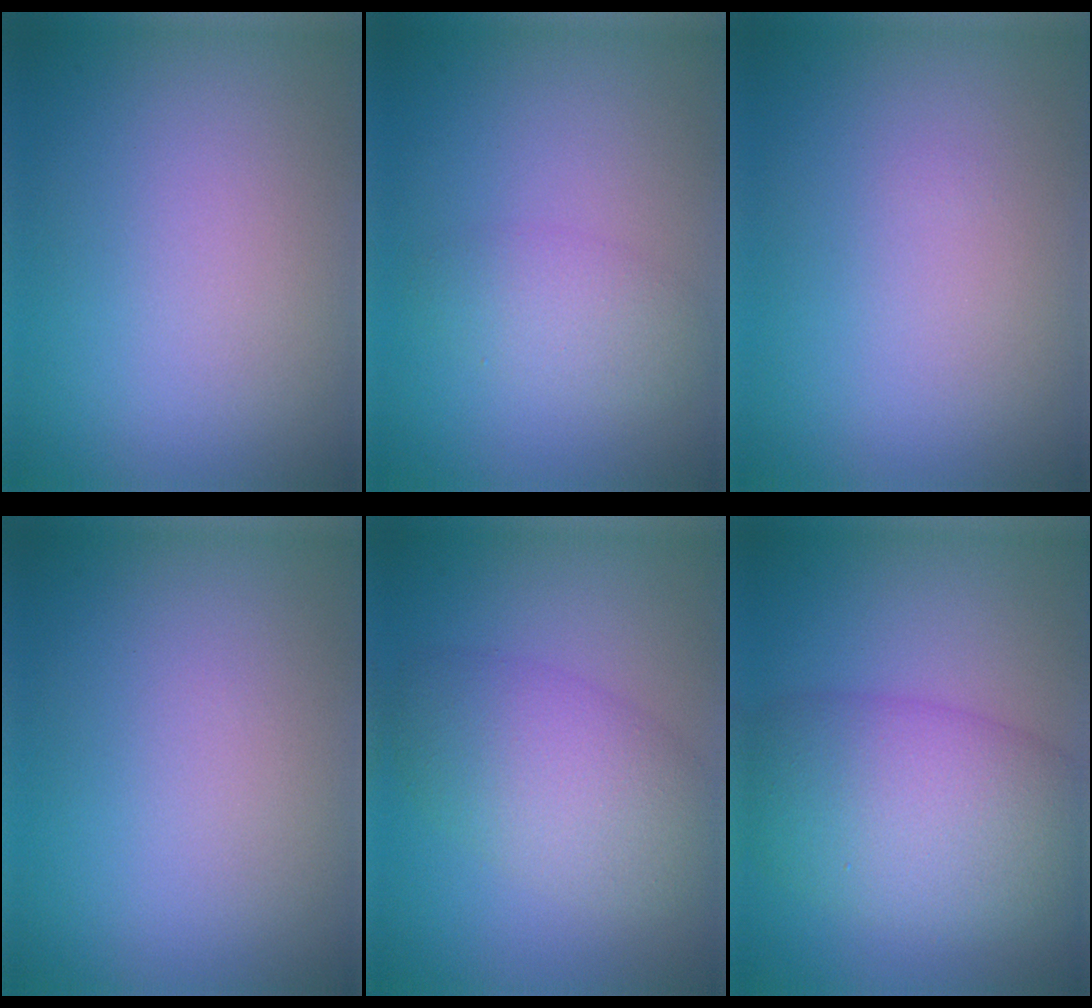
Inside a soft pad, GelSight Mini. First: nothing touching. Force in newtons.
{"total": 2.4, "press": 2.4, "slide": 0.1}
{"total": 0.0}
{"total": 0.0}
{"total": 5.7, "press": 5.7, "slide": 0.3}
{"total": 8.6, "press": 8.6, "slide": 0.2}